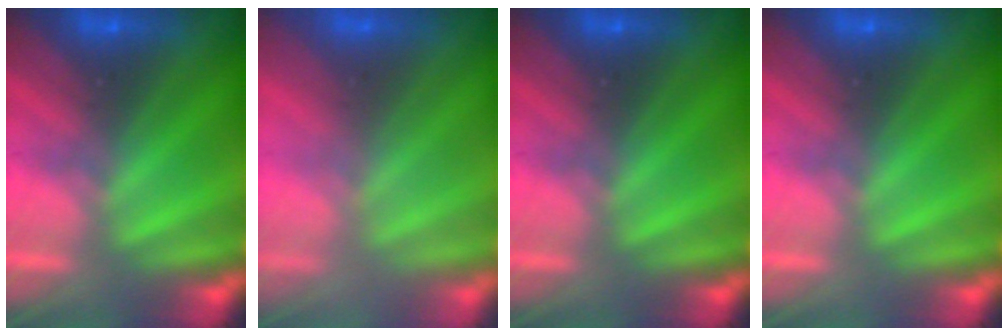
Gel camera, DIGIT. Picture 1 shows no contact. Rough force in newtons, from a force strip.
{"total": 2.8}
{"total": 0.0}
{"total": 0.0}